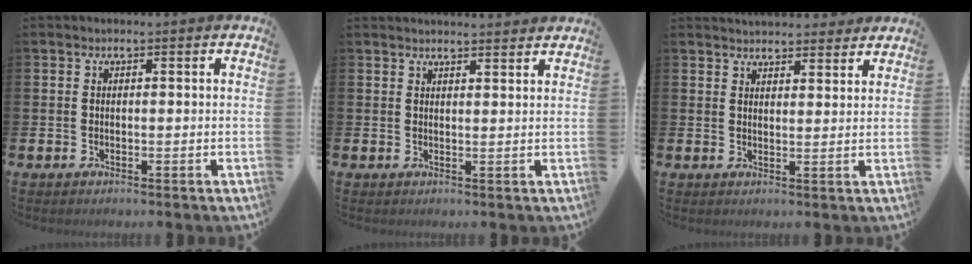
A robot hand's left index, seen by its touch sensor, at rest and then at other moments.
{"total": 2.2, "force": [2.2, 0.0, 0.0], "torque": [0.006, -0.014, 0.037]}
{"total": 3.9, "force": [3.8, 0.8, 0.1], "torque": [0.000, -0.020, 0.069]}